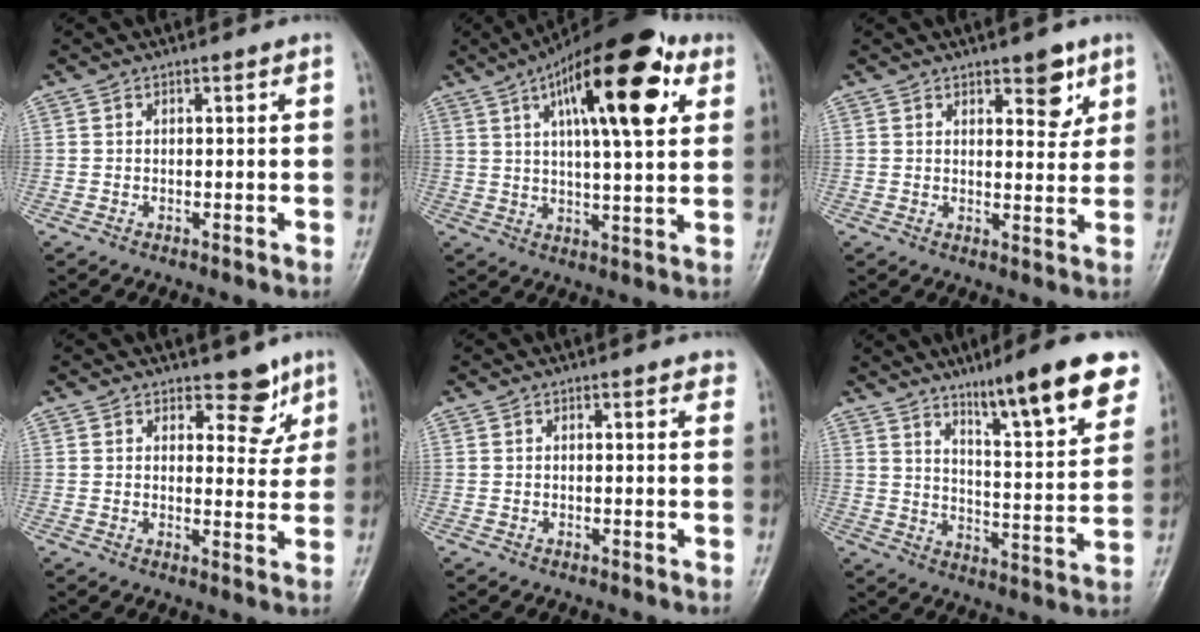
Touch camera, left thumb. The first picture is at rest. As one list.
[{"total": 20.7, "force": [8.3, 7.0, 17.6], "torque": [-0.249, -0.003, 0.120]}, {"total": 5.6, "force": [3.2, 2.6, 3.8], "torque": [-0.027, -0.019, 0.040]}, {"total": 5.5, "force": [3.9, 3.1, 2.5], "torque": [0.003, -0.025, 0.051]}, {"total": 2.2, "force": [1.6, 0.7, 1.3], "torque": [-0.003, 0.001, 0.014]}, {"total": 17.1, "force": [11.2, 2.6, 12.7], "torque": [-0.155, -0.059, 0.169]}]